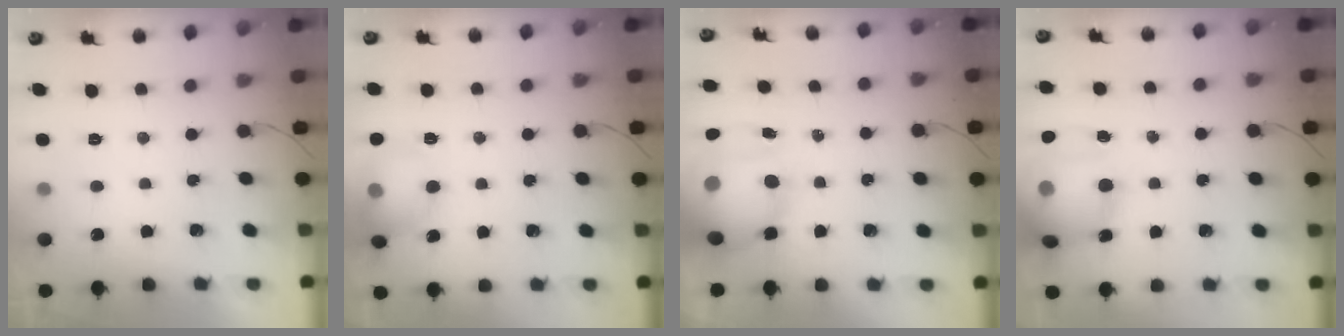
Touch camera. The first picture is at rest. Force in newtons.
{"total": 11.3, "press": 11.1, "slide": 2.3}
{"total": 15.3, "press": 14.9, "slide": 3.7}
{"total": 16.6, "press": 16.3, "slide": 3.3}